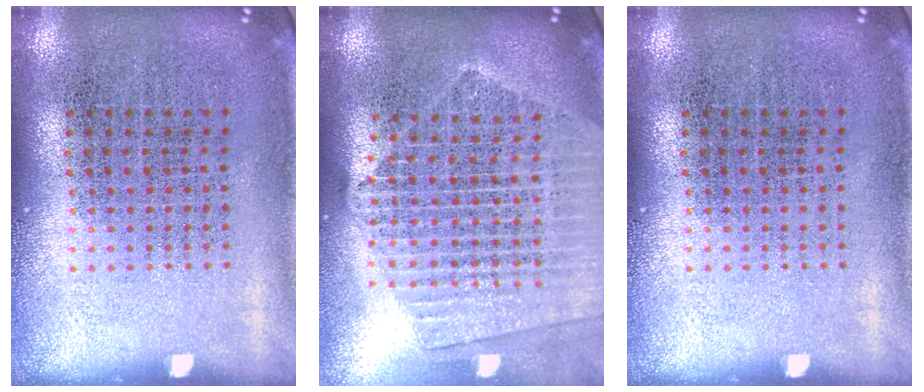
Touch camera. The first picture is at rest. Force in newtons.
{"total": 2.3, "press": 2.1, "slide": 1.1}
{"total": 0.0}